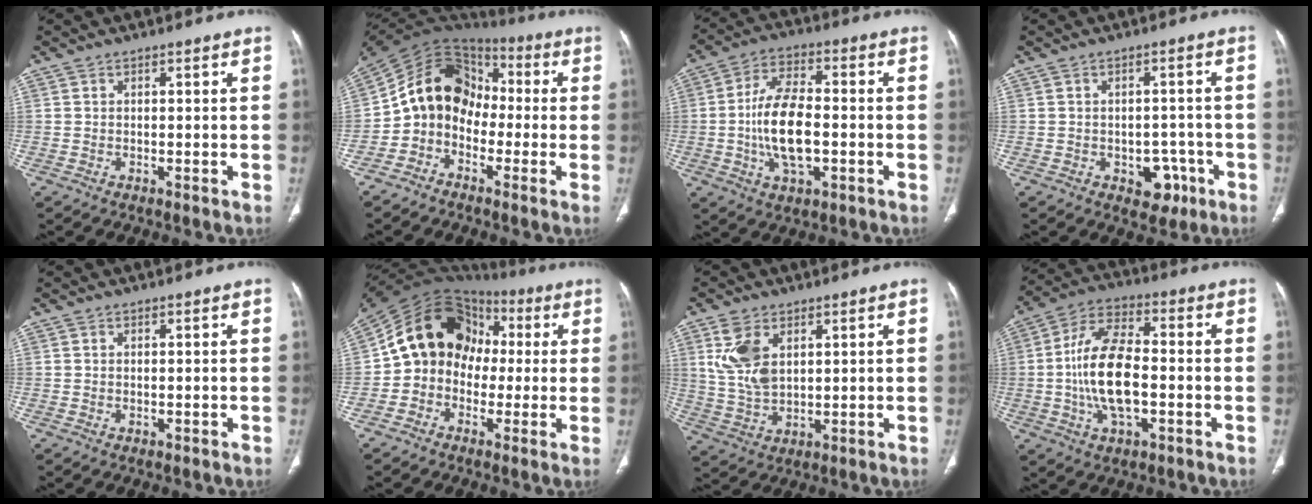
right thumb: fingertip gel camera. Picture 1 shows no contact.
{"total": 13.4, "force": [-2.5, 11.0, 7.3], "torque": [-0.098, 0.070, -0.061]}
{"total": 13.1, "force": [-1.8, 6.4, 11.3], "torque": [-0.211, 0.013, -0.034]}
{"total": 6.0, "force": [-2.6, 4.2, 3.4], "torque": [-0.011, 0.020, -0.026]}
{"total": 0.0}
{"total": 15.1, "force": [0.3, 12.8, 8.0], "torque": [-0.101, 0.042, -0.001]}
{"total": 8.9, "force": [3.3, 5.2, 6.4], "torque": [-0.129, -0.008, 0.076]}
{"total": 15.0, "force": [-1.9, 7.2, 13.0], "torque": [-0.250, 0.022, -0.036]}